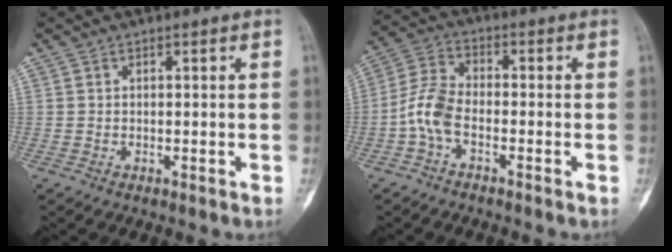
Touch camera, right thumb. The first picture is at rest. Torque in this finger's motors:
{"motor_torque": [0.27, 0.24, 0.09, -0.07, 0.07]}